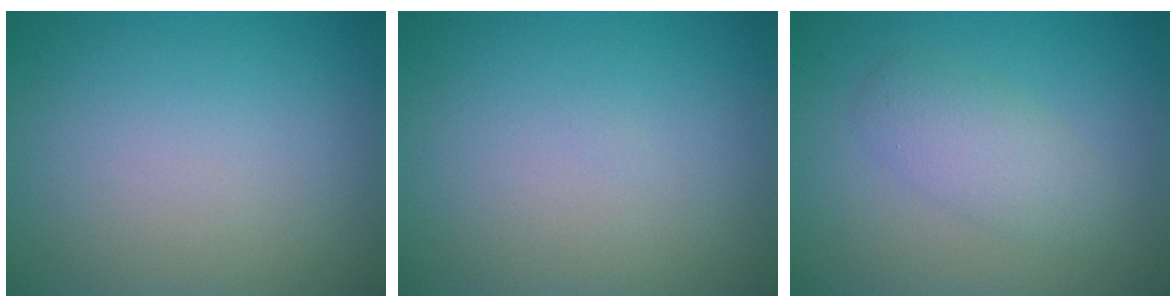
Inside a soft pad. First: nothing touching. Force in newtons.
{"total": 0.0}
{"total": 2.9, "press": 2.9, "slide": 0.0}